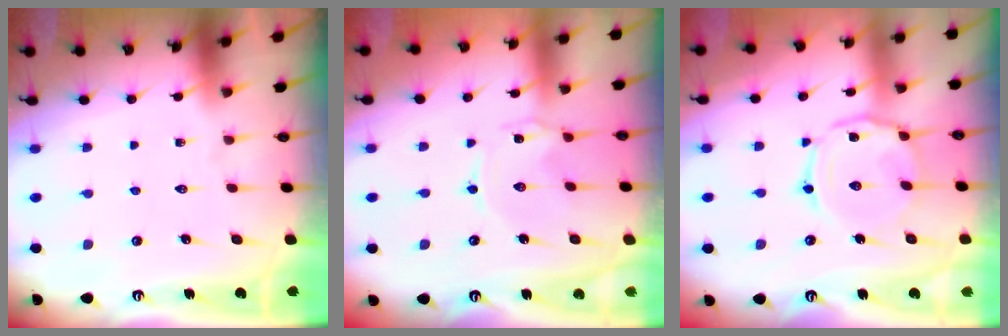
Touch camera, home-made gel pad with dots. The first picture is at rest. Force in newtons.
{"total": 0.9, "press": 0.9, "slide": 0.1}
{"total": 8.0, "press": 8.0, "slide": 0.6}